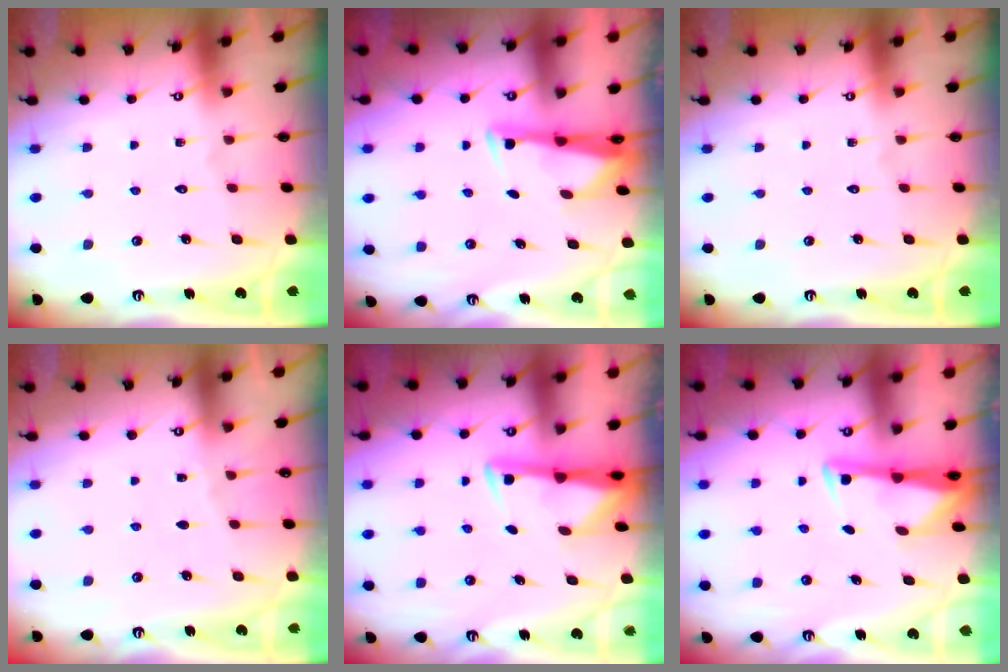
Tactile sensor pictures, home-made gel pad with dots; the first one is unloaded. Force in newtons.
{"total": 2.9, "press": 2.7, "slide": 0.8}
{"total": 0.0}
{"total": 2.1, "press": 2.1, "slide": 0.4}
{"total": 2.8, "press": 2.7, "slide": 0.5}
{"total": 2.9, "press": 2.9, "slide": 0.4}